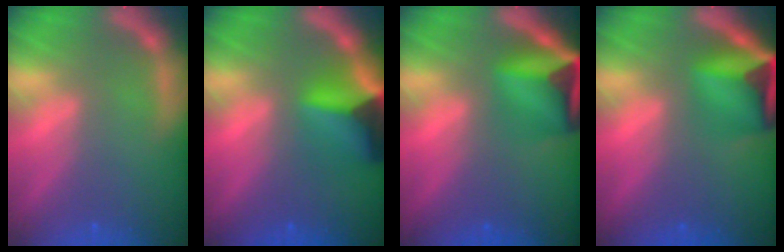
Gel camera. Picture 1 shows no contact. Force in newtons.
{"total": 7.9}
{"total": 9.0}
{"total": 8.4}